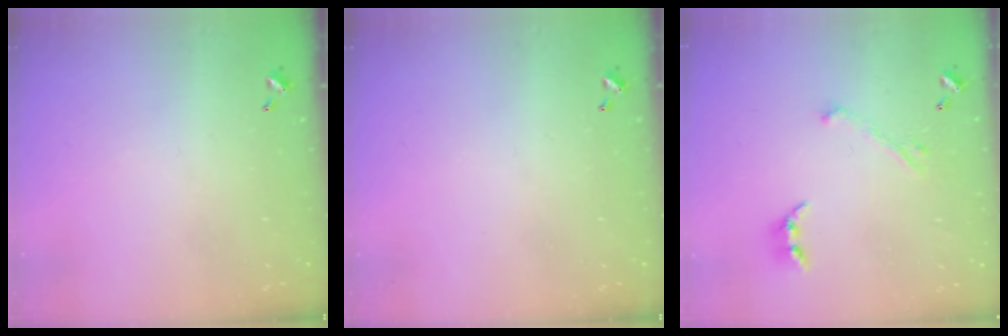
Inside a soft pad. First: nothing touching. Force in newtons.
{"total": 0.0}
{"total": 2.9, "press": 2.8, "slide": 0.8}